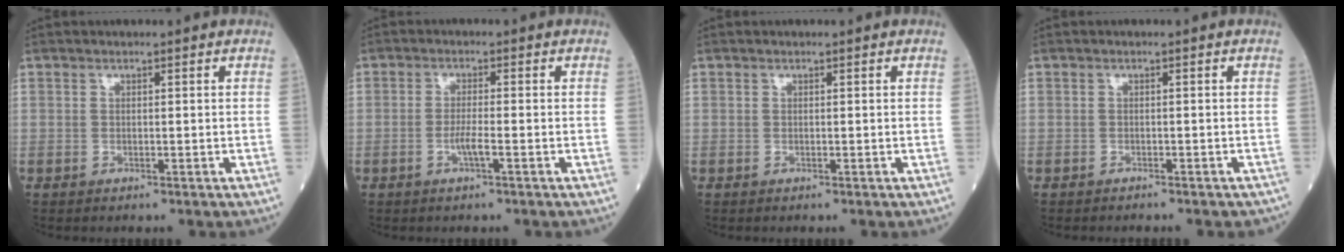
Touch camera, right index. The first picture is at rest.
{"total": 2.5, "force": [-1.0, -0.1, 2.3], "torque": [-0.046, -0.002, -0.021]}
{"total": 0.0}
{"total": 5.5, "force": [-4.8, 1.7, 1.9], "torque": [-0.021, -0.004, -0.051]}